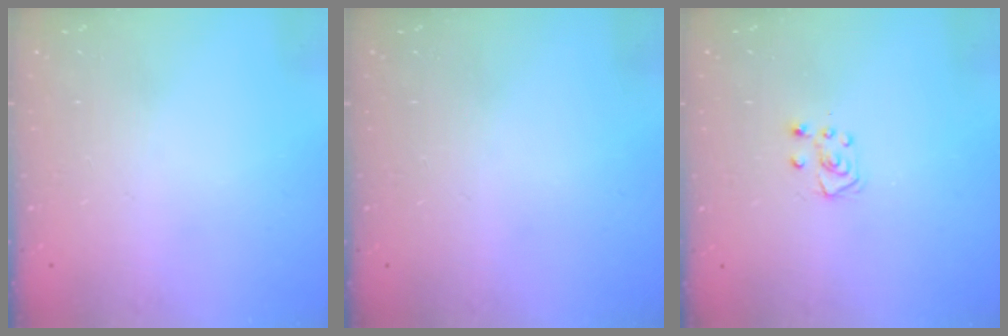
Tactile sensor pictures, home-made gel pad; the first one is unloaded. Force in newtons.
{"total": 0.0}
{"total": 4.8, "press": 4.8, "slide": 0.5}